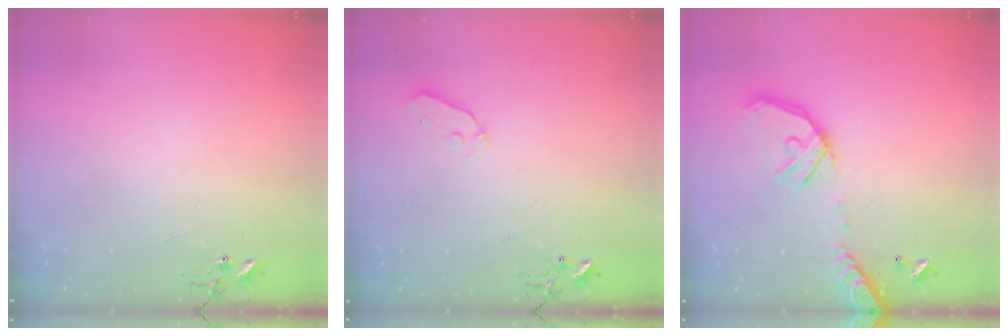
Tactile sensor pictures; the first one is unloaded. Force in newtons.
{"total": 4.5, "press": 4.4, "slide": 0.7}
{"total": 15.4, "press": 15.1, "slide": 2.8}